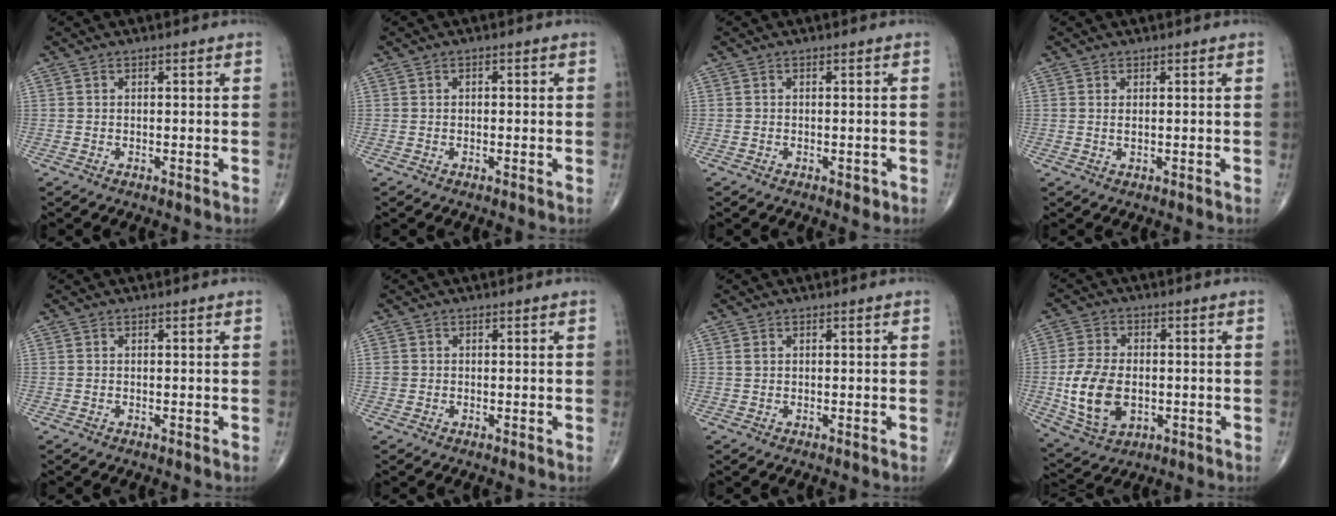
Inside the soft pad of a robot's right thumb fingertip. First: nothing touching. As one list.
[{"total": 0.7, "force": [0.1, 0.4, 0.6], "torque": [-0.006, 0.002, -0.001]}, {"total": 1.3, "force": [-0.6, 0.8, 0.8], "torque": [-0.006, 0.000, -0.007]}, {"total": 0.8, "force": [0.2, 0.2, 0.7], "torque": [-0.017, -0.001, 0.006]}, {"total": 0.0}, {"total": 1.2, "force": [0.0, 1.1, 0.4], "torque": [-0.003, 0.002, 0.003]}, {"total": 0.7, "force": [0.3, 0.5, 0.4], "torque": [-0.008, 0.002, 0.007]}, {"total": 12.3, "force": [-1.5, 8.0, 9.2], "torque": [-0.172, -0.001, -0.016]}]